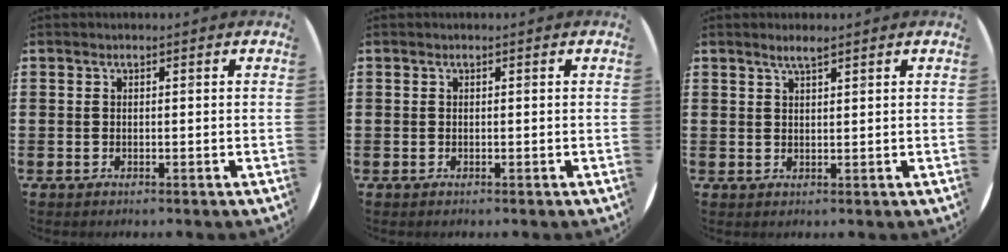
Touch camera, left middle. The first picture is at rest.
{"total": 0.0}
{"total": 2.1, "force": [1.7, 0.2, 1.2], "torque": [-0.025, 0.002, 0.031]}